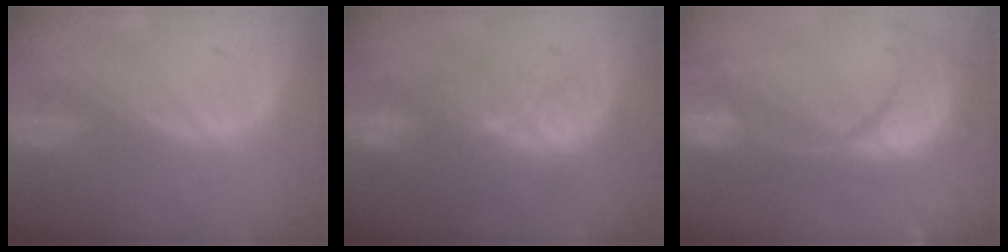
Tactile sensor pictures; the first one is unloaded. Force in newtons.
{"total": 9.7, "press": 9.0, "slide": 3.6}
{"total": 13.9, "press": 11.0, "slide": 8.5}